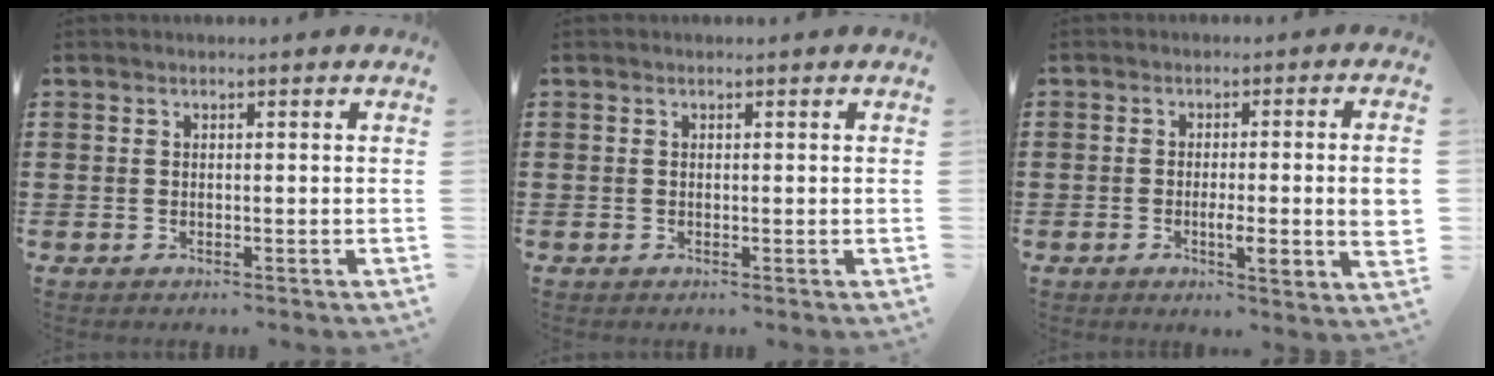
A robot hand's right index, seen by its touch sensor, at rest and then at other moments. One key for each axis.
{"total": 0.0}
{"total": 5.7, "fx": -0.9, "fy": 0.4, "fz": 5.6, "tx": -0.099, "ty": -0.009, "tz": -0.017}